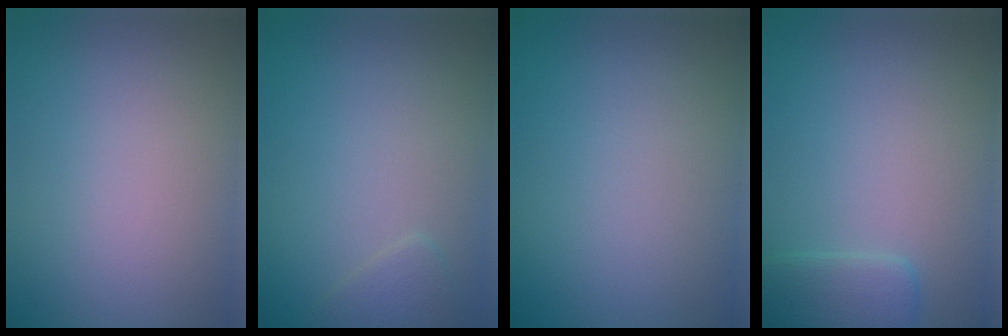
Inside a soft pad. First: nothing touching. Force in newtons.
{"total": 1.2, "press": 1.2, "slide": 0.1}
{"total": 0.0}
{"total": 2.5, "press": 2.5, "slide": 0.2}